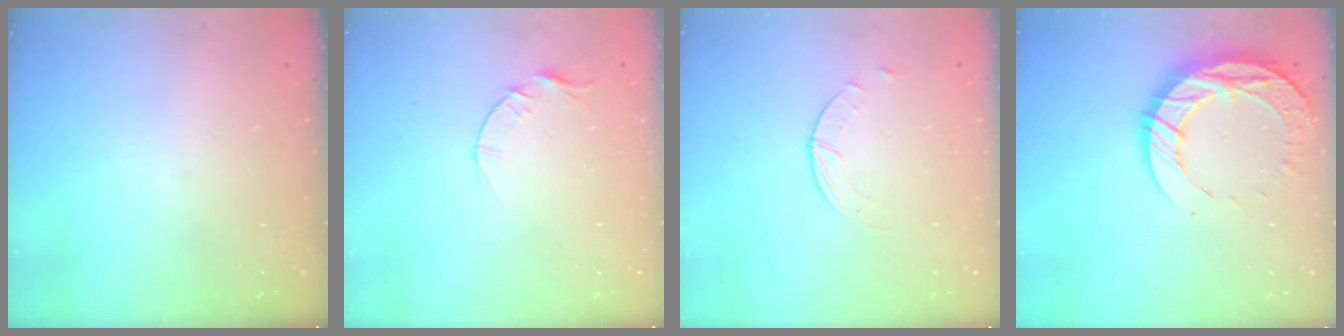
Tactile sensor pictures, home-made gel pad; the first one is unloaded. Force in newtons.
{"total": 4.1, "press": 4.0, "slide": 0.5}
{"total": 0.9, "press": 0.9, "slide": 0.2}
{"total": 13.8, "press": 13.7, "slide": 1.1}